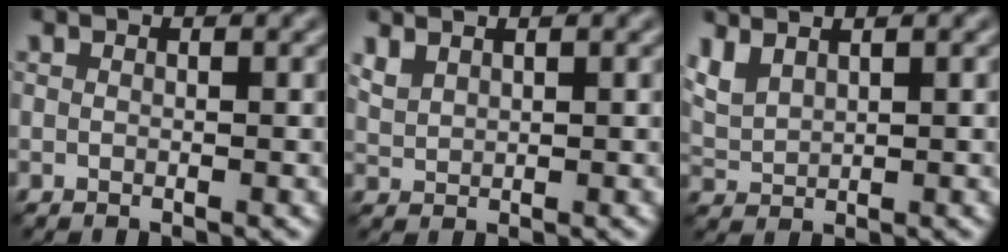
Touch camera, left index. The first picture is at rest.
{"total": 1.5, "force": [1.3, 0.5, 0.6], "torque": [-0.019, 0.003, 0.033]}
{"total": 2.4, "force": [1.9, 0.9, 1.3], "torque": [-0.037, 0.007, 0.046]}